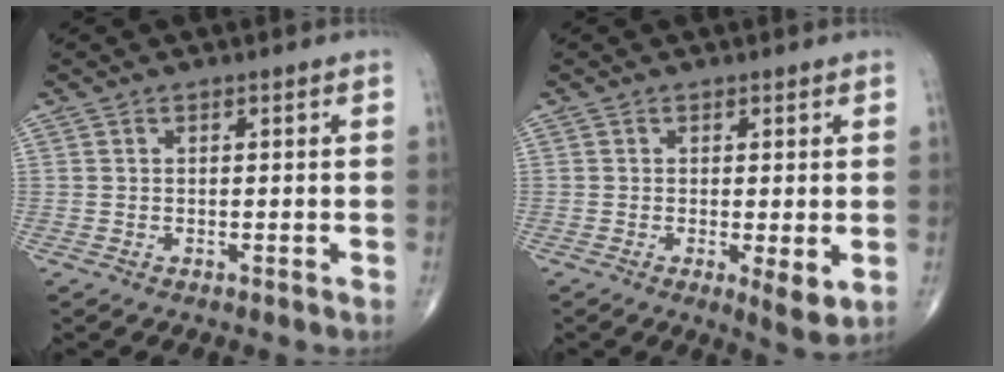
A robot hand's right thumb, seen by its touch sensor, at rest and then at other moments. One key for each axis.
{"total": 4.3, "fx": -0.7, "fy": 1.2, "fz": 4.1, "tx": -0.067, "ty": -0.016, "tz": -0.012}